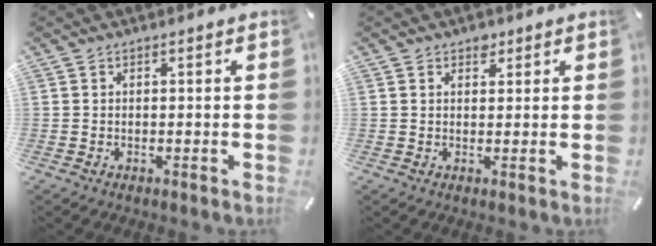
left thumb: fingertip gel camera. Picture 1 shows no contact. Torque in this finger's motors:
{"motor_torque": [0.04, -0.32, 0.07, 0.18, 0.05]}